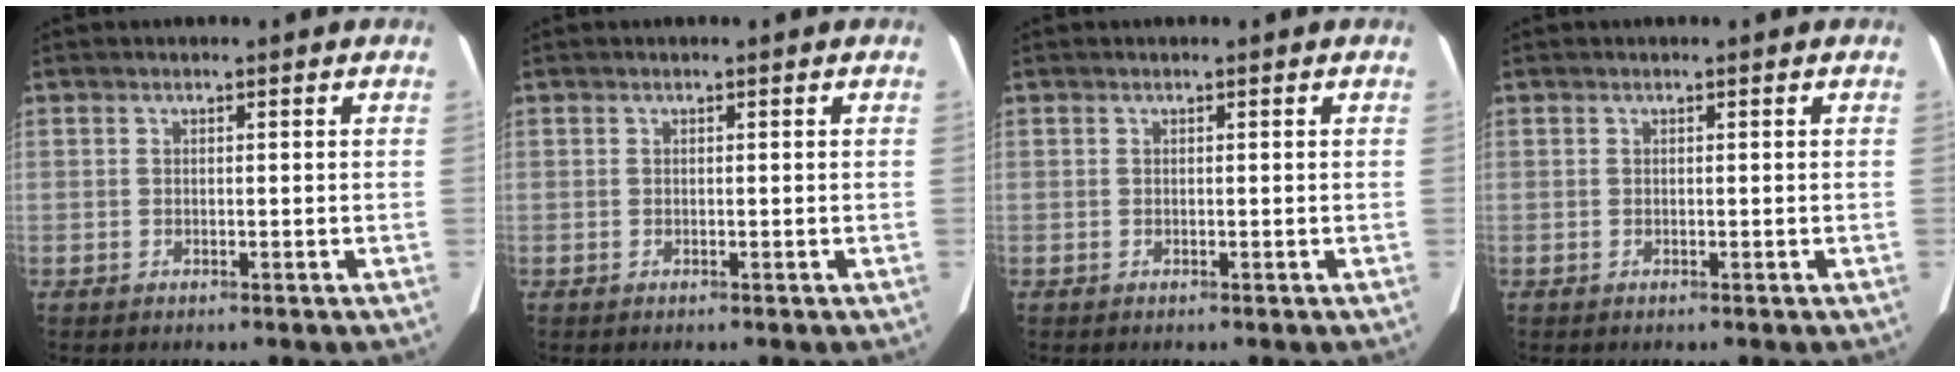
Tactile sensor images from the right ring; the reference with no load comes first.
{"total": 0.0}
{"total": 0.0}
{"total": 0.0}